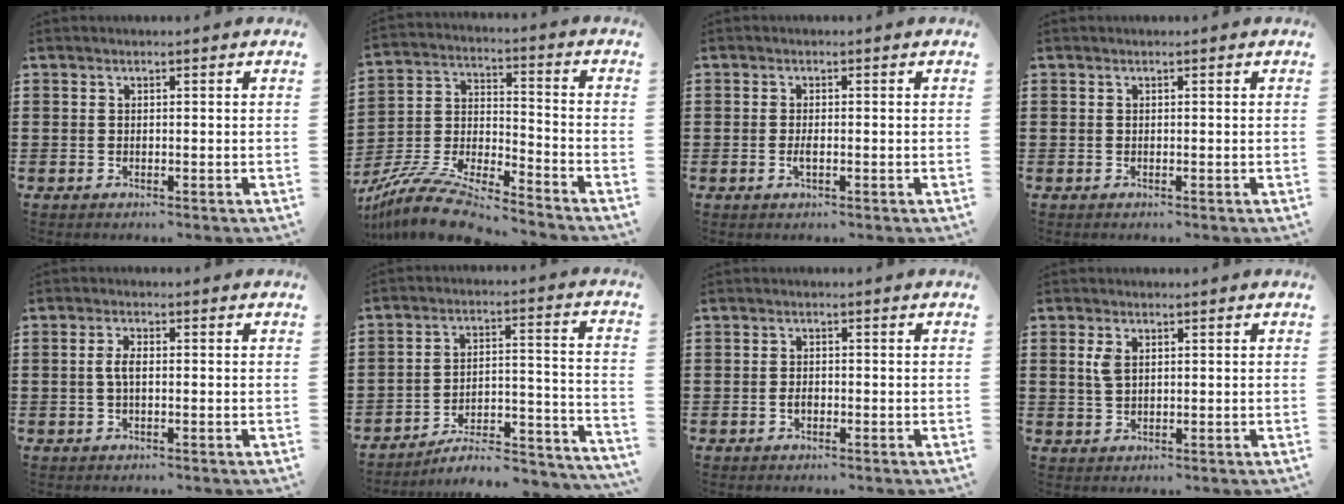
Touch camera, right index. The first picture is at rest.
{"total": 10.4, "force": [-9.5, 1.3, 4.0], "torque": [-0.091, 0.009, -0.194]}
{"total": 1.5, "force": [-0.4, 0.4, 1.4], "torque": [-0.034, -0.005, -0.009]}
{"total": 0.0}
{"total": 2.4, "force": [-0.1, 0.9, 2.3], "torque": [-0.051, -0.002, -0.005]}
{"total": 6.5, "force": [-5.8, 1.3, 2.7], "torque": [-0.039, 0.003, -0.112]}
{"total": 1.2, "force": [-0.5, 0.5, 1.0], "torque": [-0.021, -0.005, -0.007]}
{"total": 2.7, "force": [0.9, 1.5, 2.1], "torque": [-0.048, 0.006, 0.015]}